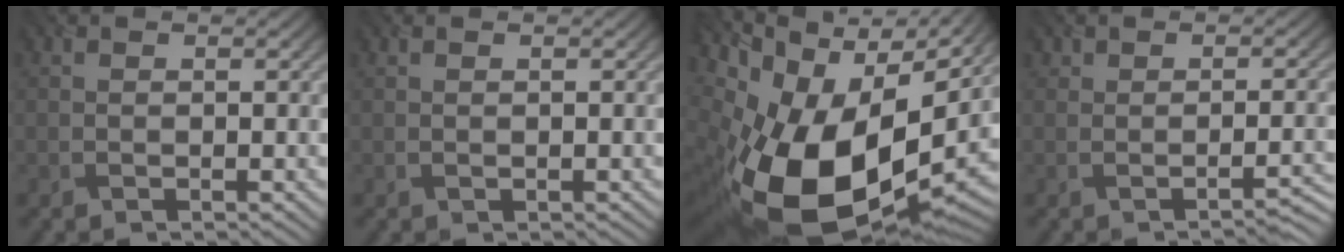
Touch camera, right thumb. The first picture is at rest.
{"total": 0.0}
{"total": 18.9, "force": [-2.6, 12.2, 14.2], "torque": [-0.301, -0.051, -0.022]}
{"total": 1.9, "force": [-1.1, 0.4, 1.5], "torque": [-0.022, 0.005, -0.018]}